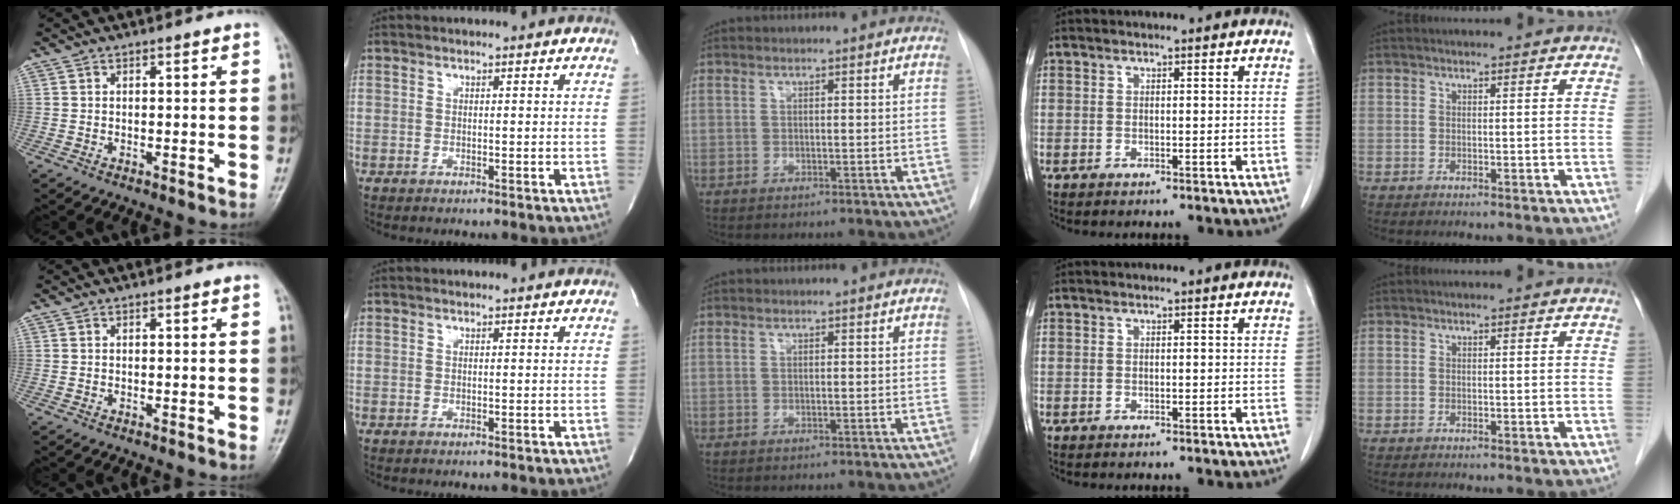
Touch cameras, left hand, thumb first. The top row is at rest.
{}